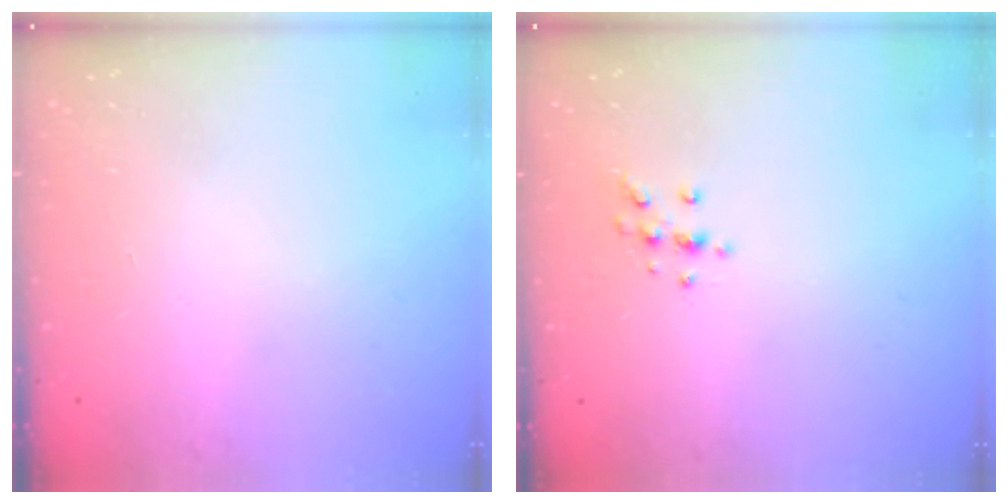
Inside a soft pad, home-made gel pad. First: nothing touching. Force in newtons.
{"total": 5.6, "press": 5.6, "slide": 0.6}